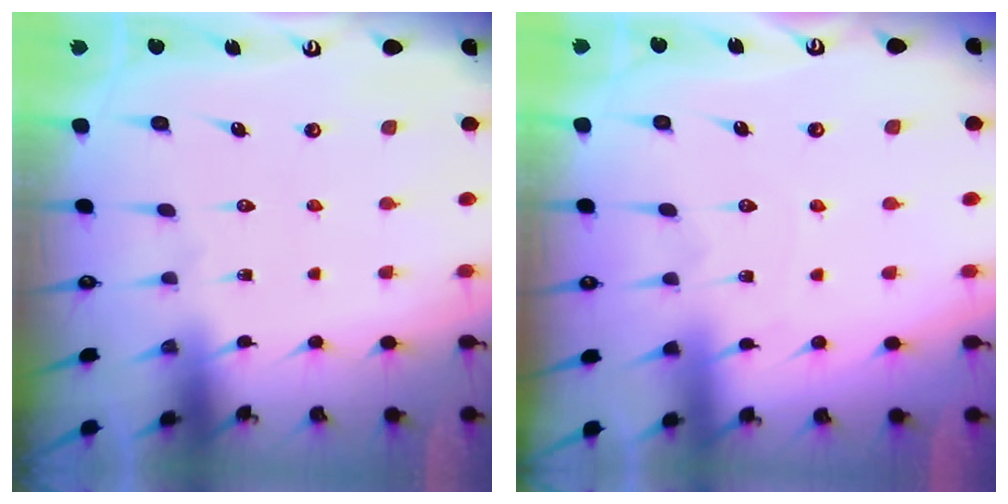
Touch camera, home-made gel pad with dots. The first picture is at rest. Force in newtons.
{"total": 2.7, "press": 2.7, "slide": 0.2}